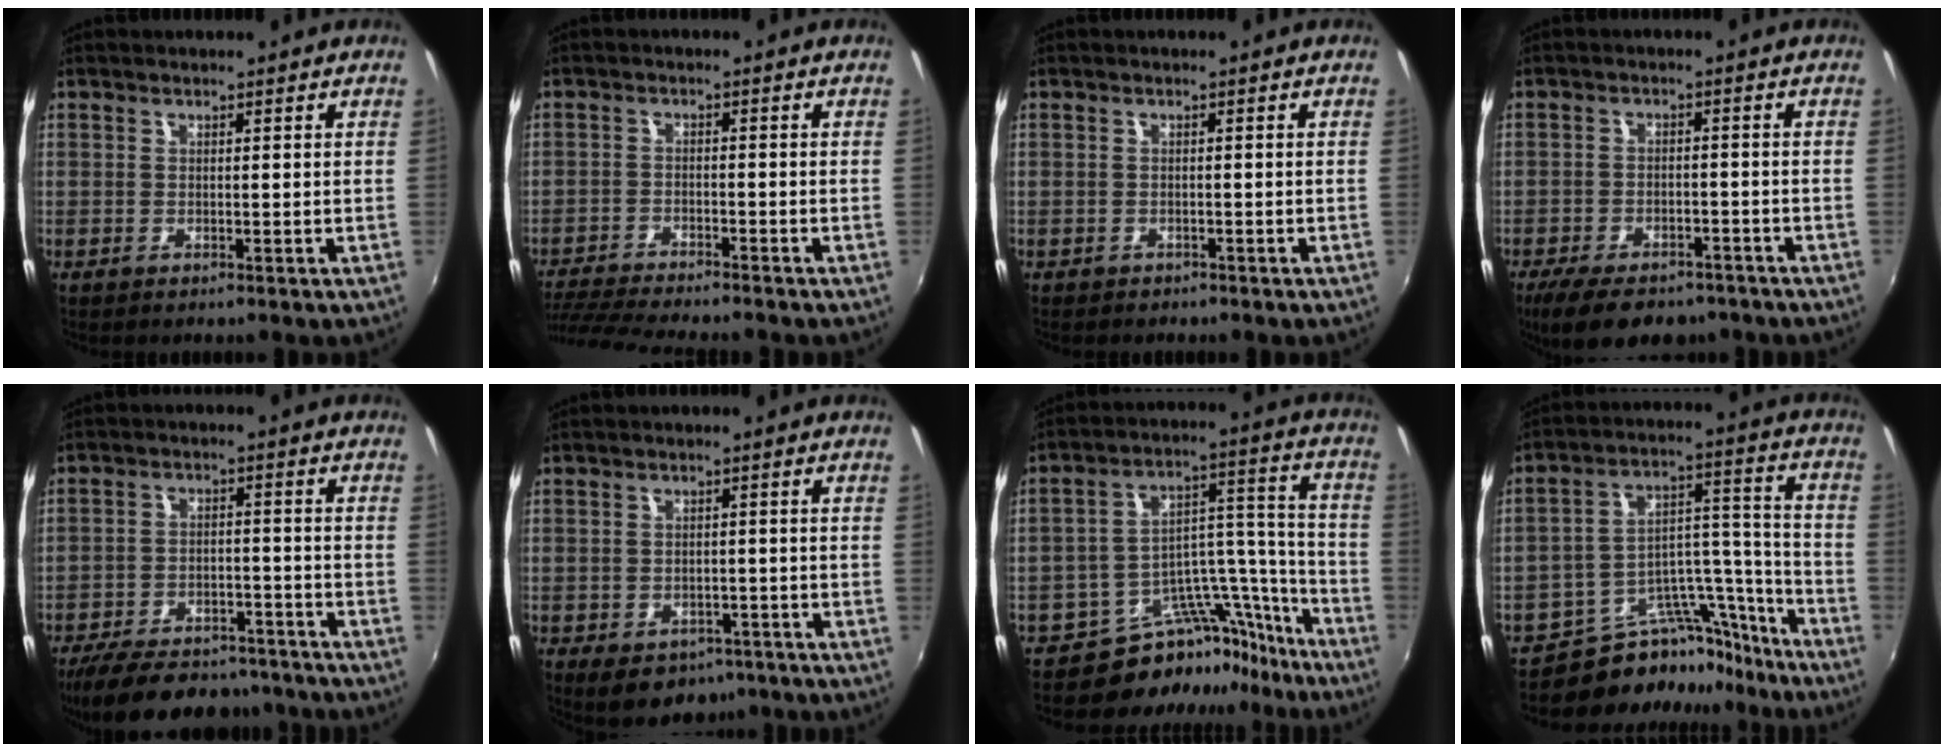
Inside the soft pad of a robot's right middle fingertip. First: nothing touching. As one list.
[{"total": 10.5, "force": [-9.6, 0.5, 4.2], "torque": [-0.107, -0.023, -0.165]}, {"total": 1.4, "force": [-1.1, 0.9, 0.2], "torque": [-0.008, -0.002, -0.014]}, {"total": 12.5, "force": [-9.4, 5.4, 6.1], "torque": [-0.137, -0.020, -0.143]}, {"total": 20.1, "force": [-16.7, 7.7, 8.2], "torque": [-0.176, 0.005, -0.230]}, {"total": 9.2, "force": [-5.6, 6.0, 4.0], "torque": [-0.083, -0.012, -0.066]}, {"total": 14.8, "force": [-13.3, 6.1, 2.0], "torque": [-0.011, 0.080, -0.208]}, {"total": 15.6, "force": [-14.3, 6.1, 1.9], "torque": [-0.014, 0.076, -0.221]}]